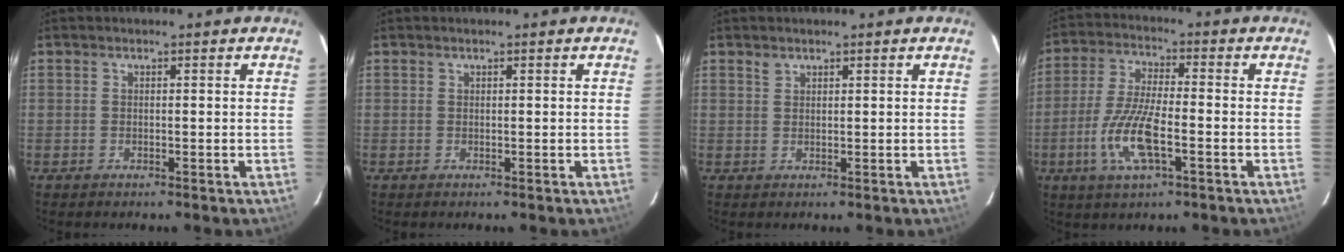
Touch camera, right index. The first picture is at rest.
{"total": 0.0}
{"total": 1.1, "force": [0.9, 0.7, 0.3], "torque": [-0.006, 0.002, 0.016]}
{"total": 10.9, "force": [-4.0, 3.0, 9.7], "torque": [-0.206, -0.007, -0.078]}